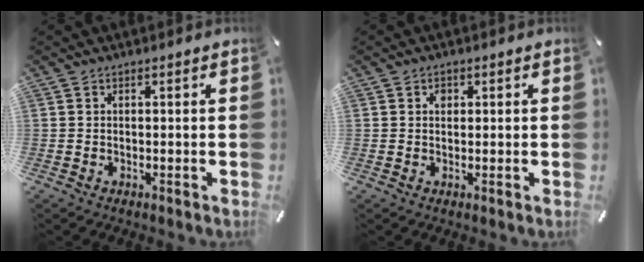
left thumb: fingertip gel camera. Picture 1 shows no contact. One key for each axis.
{"total": 1.2, "fx": 0.3, "fy": 1.1, "fz": 0.5, "tx": -0.003, "ty": 0.002, "tz": 0.002}